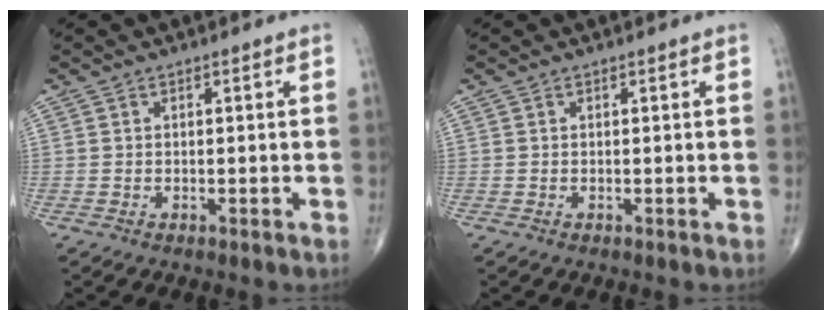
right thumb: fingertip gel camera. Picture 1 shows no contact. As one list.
[{"total": 0.0}]